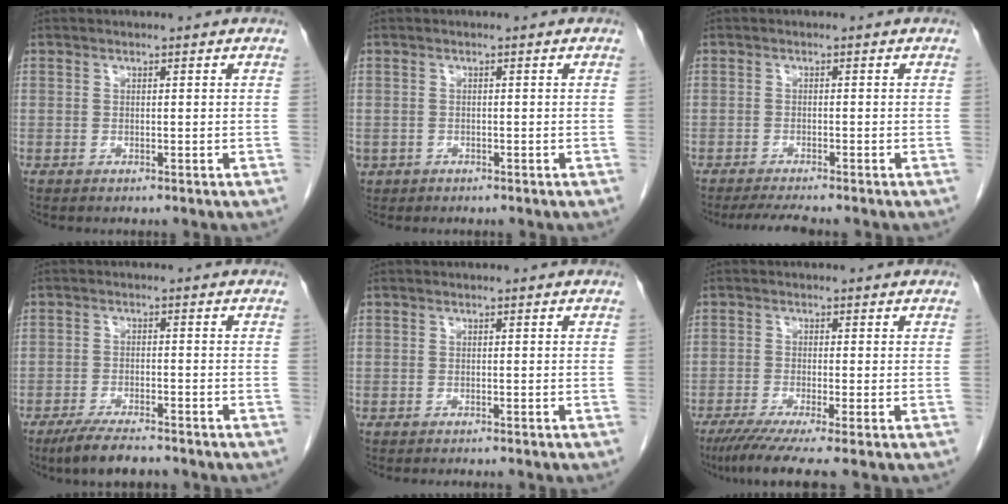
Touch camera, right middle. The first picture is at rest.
{"total": 1.5, "force": [-0.8, 1.2, 0.2], "torque": [-0.010, 0.003, -0.010]}
{"total": 3.9, "force": [-3.4, -0.1, 1.9], "torque": [-0.032, -0.012, -0.055]}
{"total": 6.2, "force": [-5.1, 1.0, 3.4], "torque": [-0.061, -0.014, -0.089]}
{"total": 1.7, "force": [-1.5, -0.2, 0.7], "torque": [-0.007, 0.002, -0.018]}
{"total": 6.8, "force": [-4.9, -0.5, 4.7], "torque": [-0.072, -0.020, -0.083]}